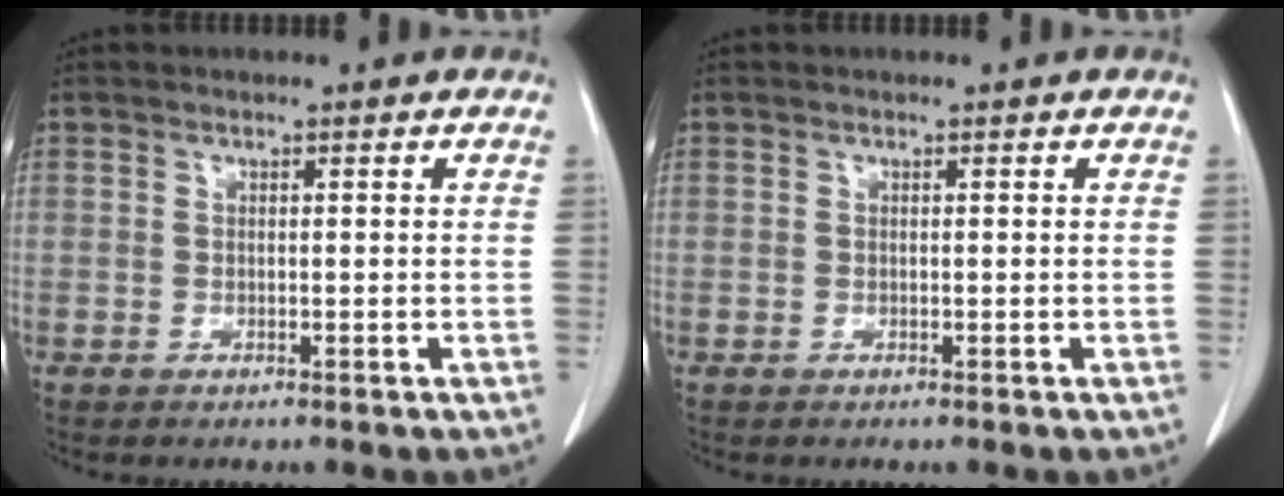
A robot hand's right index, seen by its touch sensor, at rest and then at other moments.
{"total": 0.0}